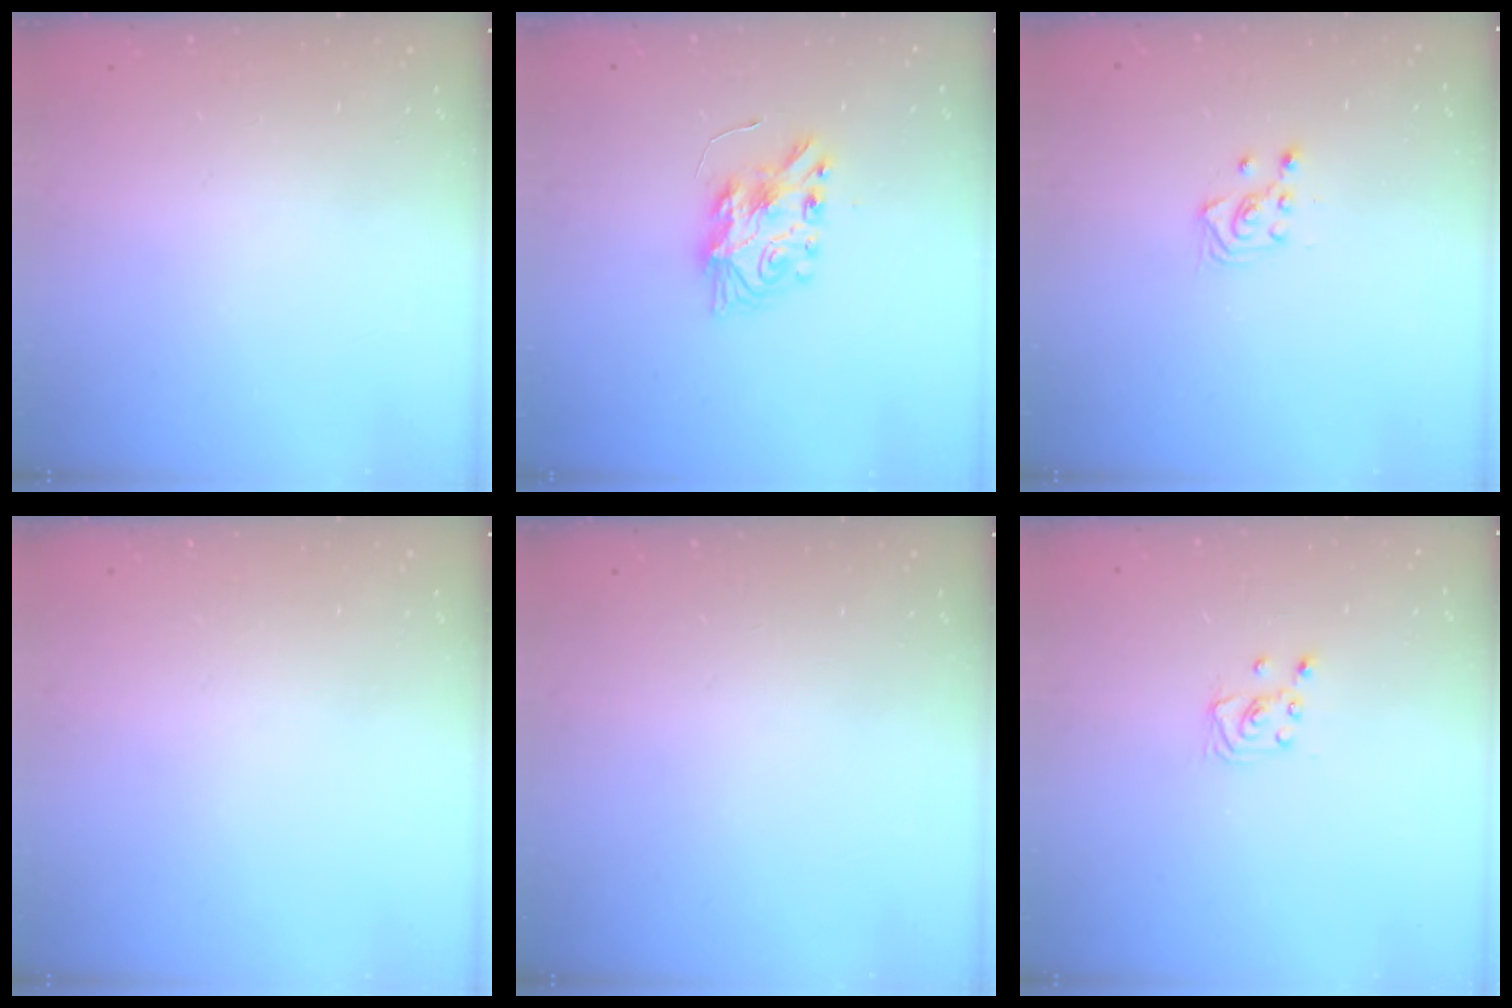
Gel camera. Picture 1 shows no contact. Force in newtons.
{"total": 8.4, "press": 8.4, "slide": 0.7}
{"total": 3.4, "press": 3.3, "slide": 0.9}
{"total": 0.0}
{"total": 0.0}
{"total": 2.0, "press": 2.0, "slide": 0.2}